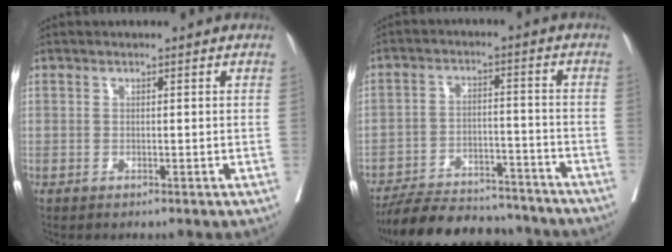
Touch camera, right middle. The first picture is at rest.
{"total": 15.6, "force": [-14.3, 4.4, 4.4], "torque": [-0.070, 0.008, -0.208]}